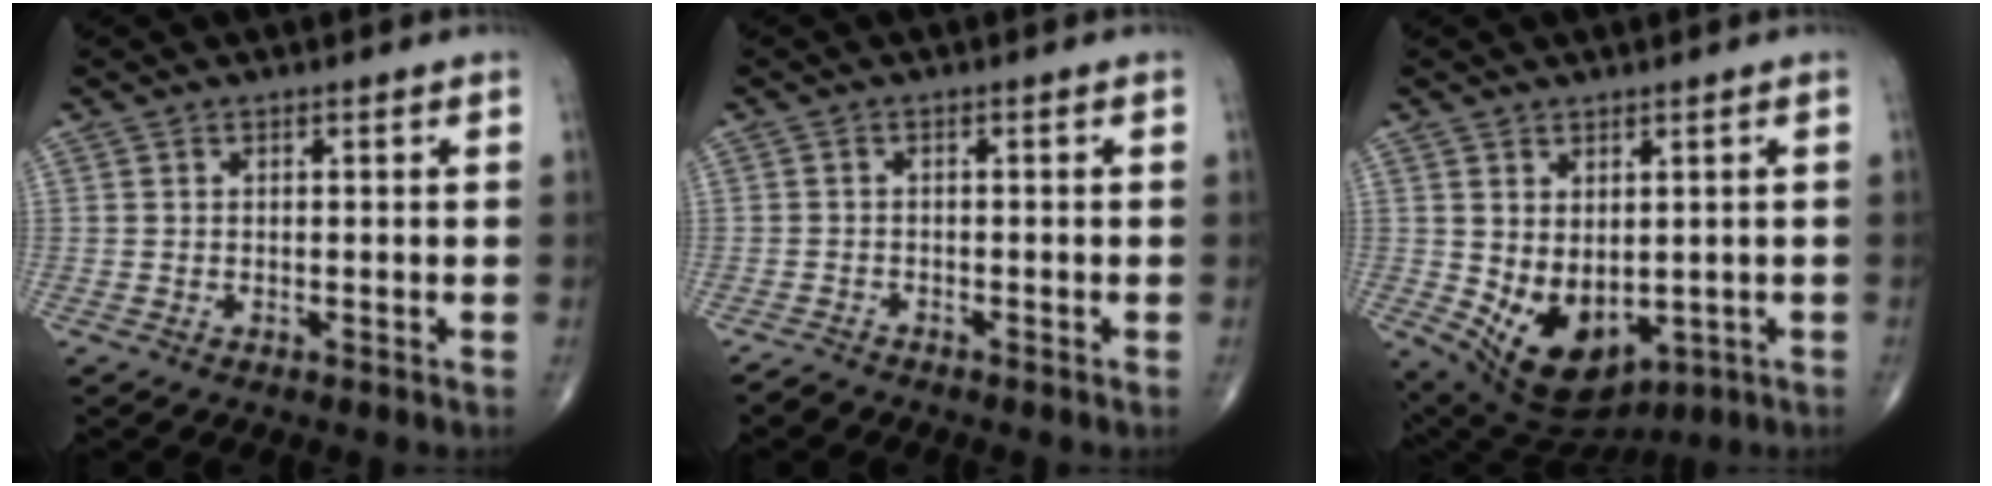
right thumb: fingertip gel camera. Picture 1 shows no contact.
{"total": 1.7, "force": [-1.6, 0.3, -0.2], "torque": [0.004, -0.004, -0.034]}
{"total": 11.5, "force": [-1.3, 7.5, 8.7], "torque": [-0.124, -0.011, 0.013]}